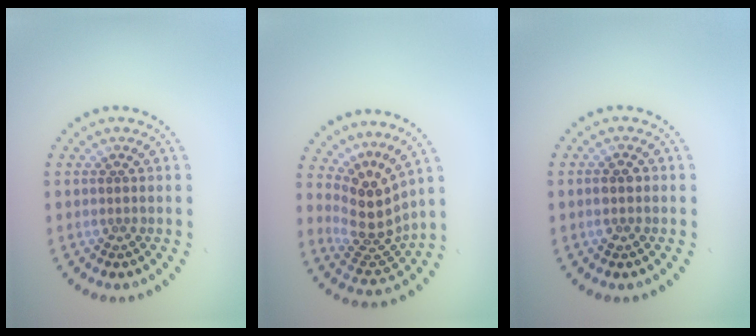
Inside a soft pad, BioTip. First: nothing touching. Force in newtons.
{"total": 4.2, "press": 3.0, "slide": 2.8}
{"total": 1.4, "press": 1.4, "slide": 0.3}